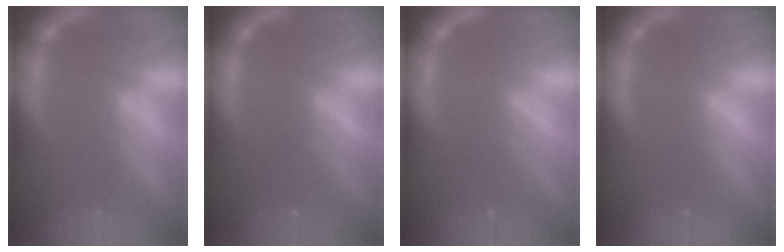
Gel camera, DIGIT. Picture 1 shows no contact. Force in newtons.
{"total": 2.0}
{"total": 2.5}
{"total": 1.0}